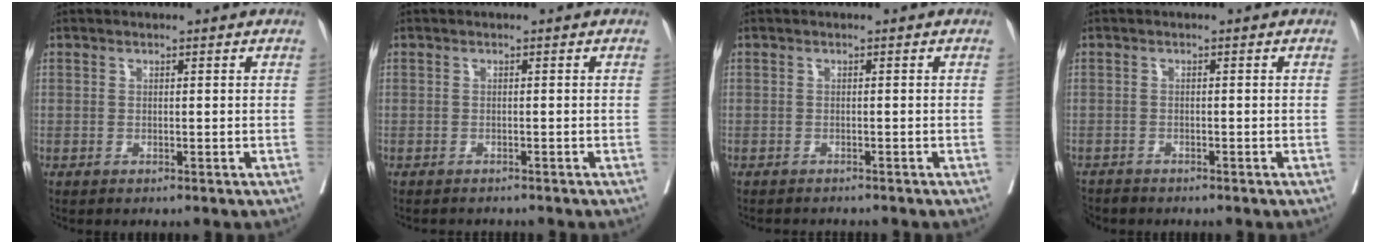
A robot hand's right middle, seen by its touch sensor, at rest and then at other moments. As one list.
[{"total": 2.5, "force": [-2.4, 0.7, 0.5], "torque": [-0.009, -0.004, -0.030]}, {"total": 3.2, "force": [-3.1, 0.6, 0.7], "torque": [-0.007, -0.004, -0.040]}, {"total": 3.4, "force": [-3.1, 1.4, 0.2], "torque": [-0.003, -0.006, -0.055]}]